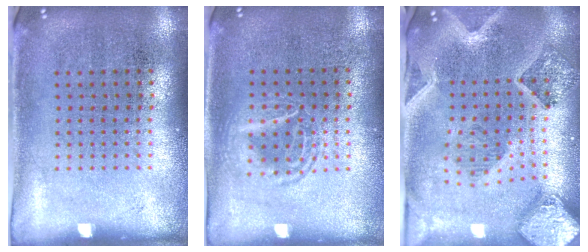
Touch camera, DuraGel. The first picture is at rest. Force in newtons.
{"total": 1.2, "press": 1.2, "slide": 0.1}
{"total": 2.8, "press": 2.5, "slide": 1.3}